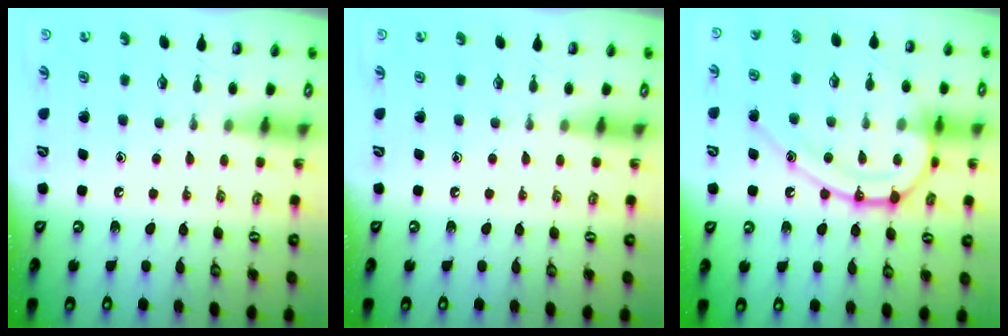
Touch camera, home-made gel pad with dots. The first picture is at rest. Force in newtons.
{"total": 0.0}
{"total": 17.9, "press": 17.9, "slide": 1.6}